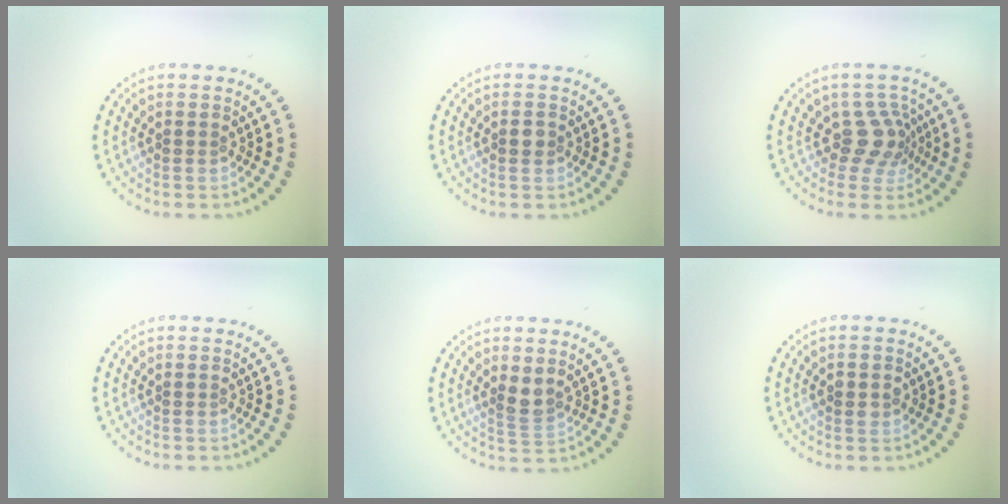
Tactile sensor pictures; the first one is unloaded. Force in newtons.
{"total": 1.1, "press": 1.1, "slide": 0.0}
{"total": 2.8, "press": 2.1, "slide": 1.9}
{"total": 0.0}
{"total": 1.8, "press": 1.5, "slide": 1.0}
{"total": 1.7, "press": 1.7, "slide": 0.1}